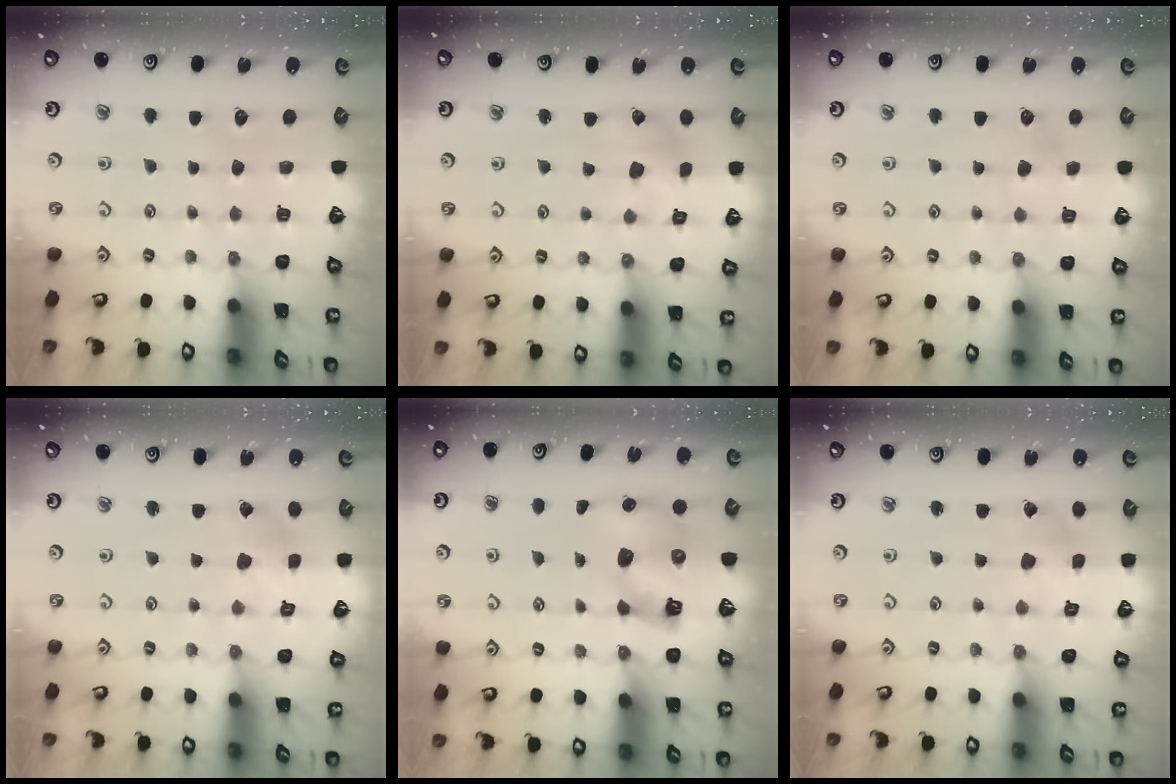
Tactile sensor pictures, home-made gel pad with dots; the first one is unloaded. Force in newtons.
{"total": 6.2, "press": 6.2, "slide": 0.8}
{"total": 2.3, "press": 2.3, "slide": 0.2}
{"total": 2.7, "press": 2.6, "slide": 0.3}
{"total": 8.1, "press": 8.0, "slide": 1.4}
{"total": 2.2, "press": 2.2, "slide": 0.2}